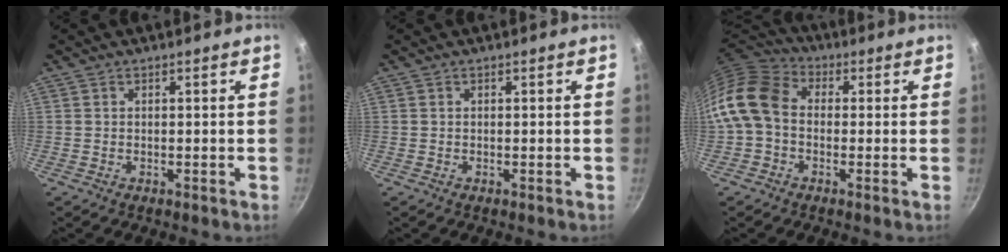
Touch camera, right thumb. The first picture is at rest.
{"total": 0.0}
{"total": 12.0, "force": [-0.6, 9.1, 7.8], "torque": [-0.137, 0.032, -0.035]}